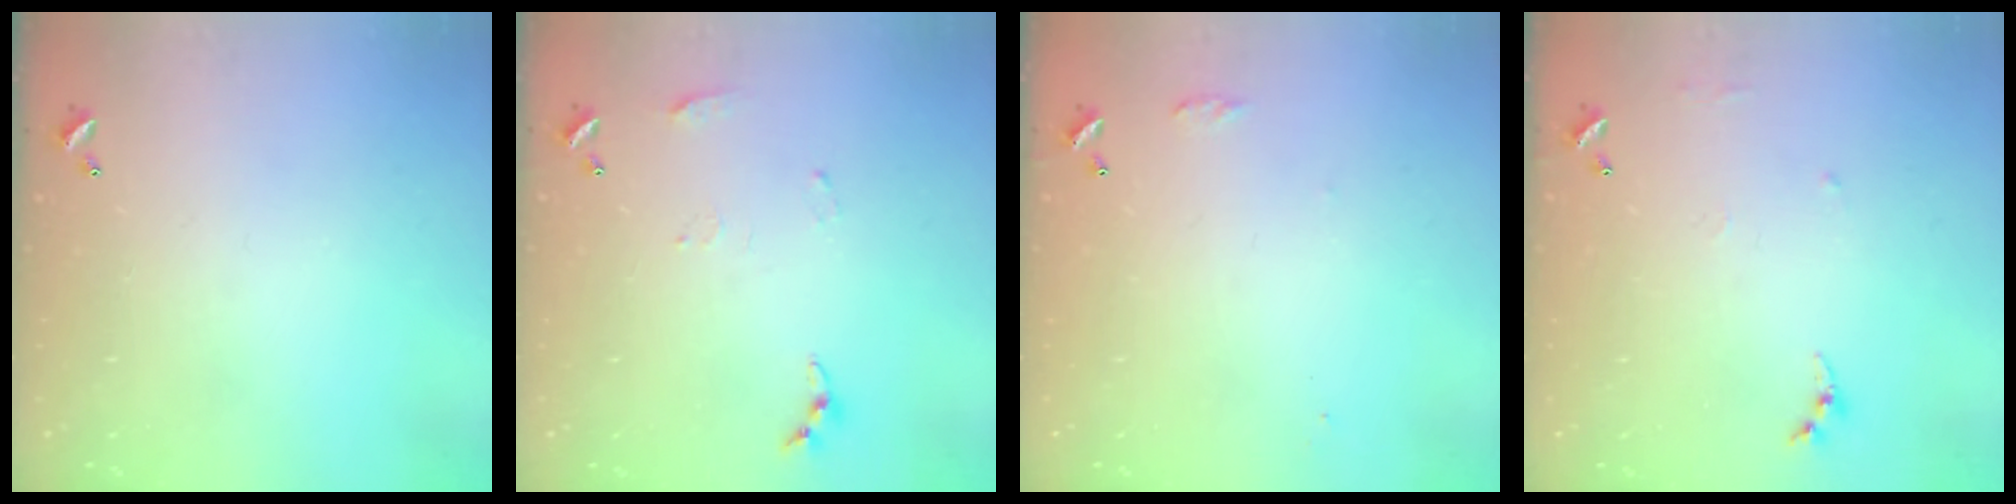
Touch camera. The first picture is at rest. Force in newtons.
{"total": 6.4, "press": 6.4, "slide": 0.7}
{"total": 6.3, "press": 6.3, "slide": 0.8}
{"total": 6.5, "press": 6.5, "slide": 0.8}